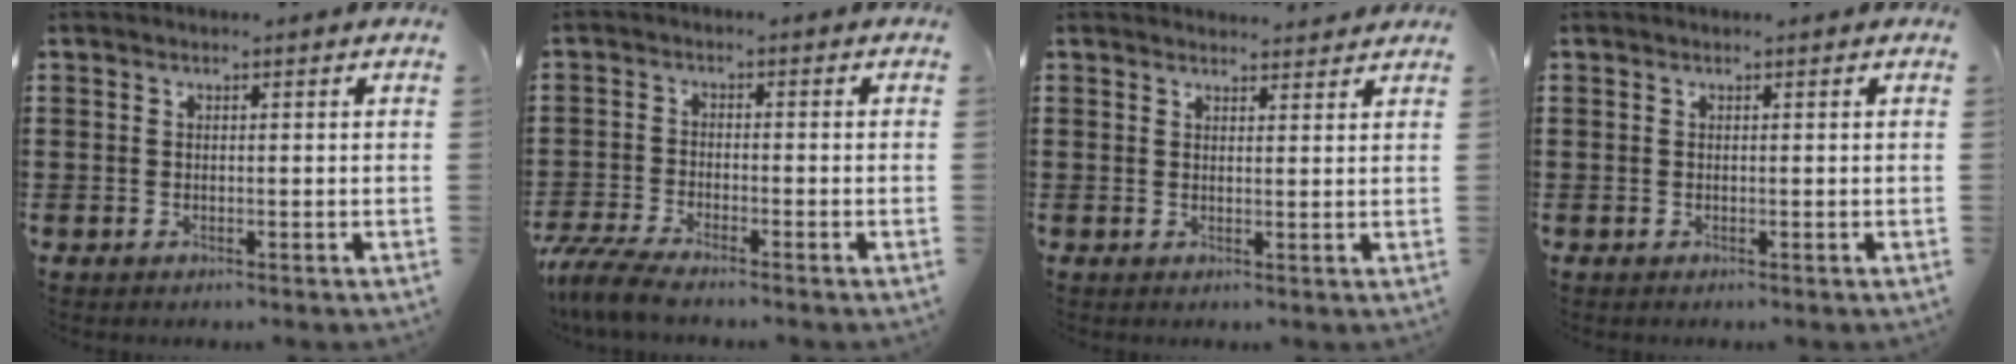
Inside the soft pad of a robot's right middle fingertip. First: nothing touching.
{"total": 5.0, "force": [-4.5, 0.6, 2.0], "torque": [-0.061, -0.013, -0.095]}
{"total": 1.9, "force": [1.9, 0.3, 0.1], "torque": [0.001, -0.001, 0.036]}
{"total": 0.0}